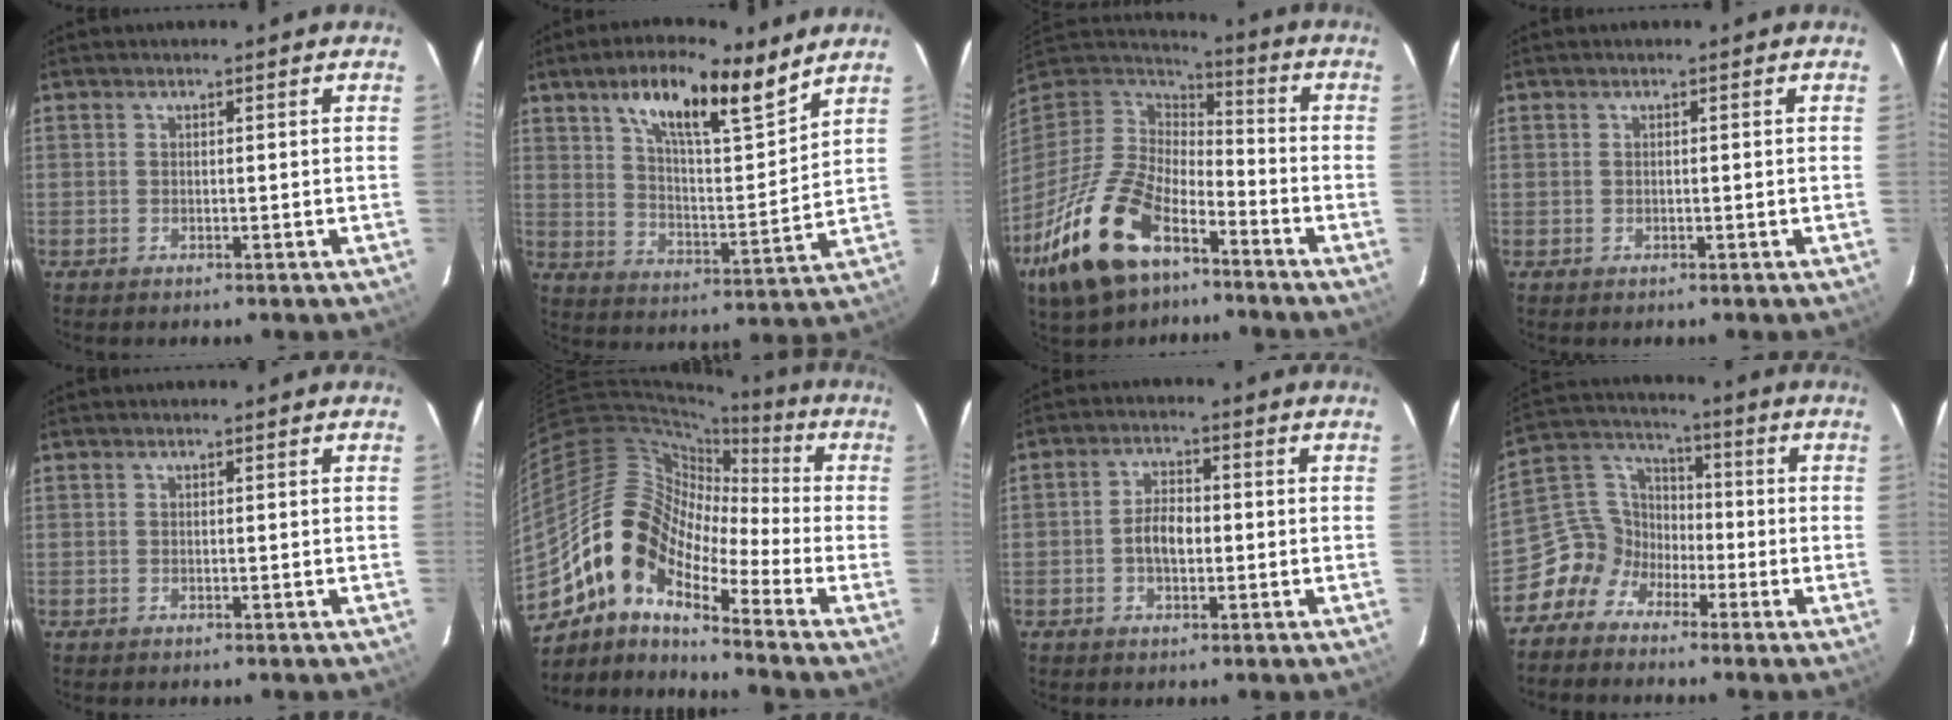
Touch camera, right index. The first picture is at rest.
{"total": 15.6, "force": [10.3, 3.7, 11.2], "torque": [-0.176, 0.014, 0.180]}
{"total": 22.3, "force": [-12.6, 11.6, 14.3], "torque": [-0.316, -0.026, -0.230]}
{"total": 0.0}
{"total": 0.0}
{"total": 13.7, "force": [-8.8, 5.9, 8.7], "torque": [-0.139, 0.011, -0.186]}
{"total": 4.7, "force": [-0.9, 2.8, 3.7], "torque": [-0.072, 0.010, -0.015]}
{"total": 8.6, "force": [-5.3, 6.6, 1.7], "torque": [-0.043, 0.039, -0.118]}